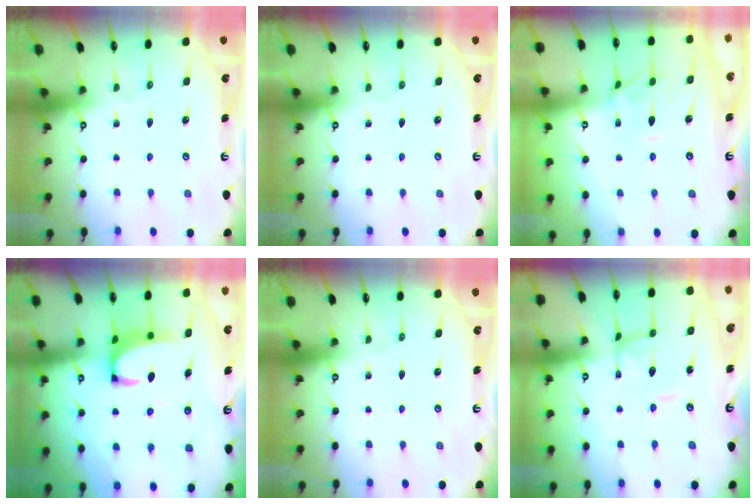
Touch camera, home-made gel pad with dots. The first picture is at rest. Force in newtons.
{"total": 0.0}
{"total": 1.3, "press": 0.9, "slide": 0.9}
{"total": 2.2, "press": 1.9, "slide": 1.0}
{"total": 0.0}
{"total": 2.1, "press": 2.1, "slide": 0.0}